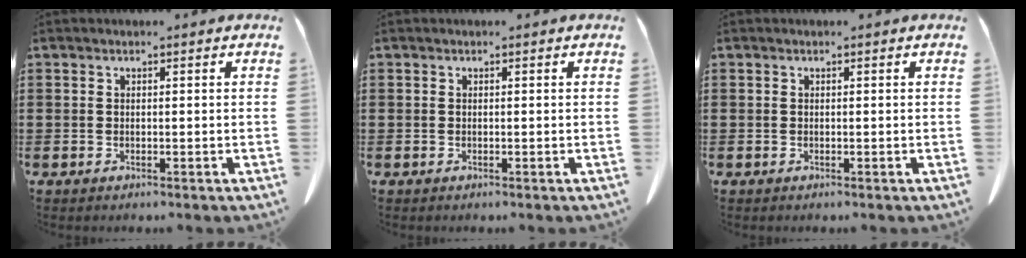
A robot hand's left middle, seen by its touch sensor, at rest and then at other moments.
{"total": 0.0}
{"total": 0.0}